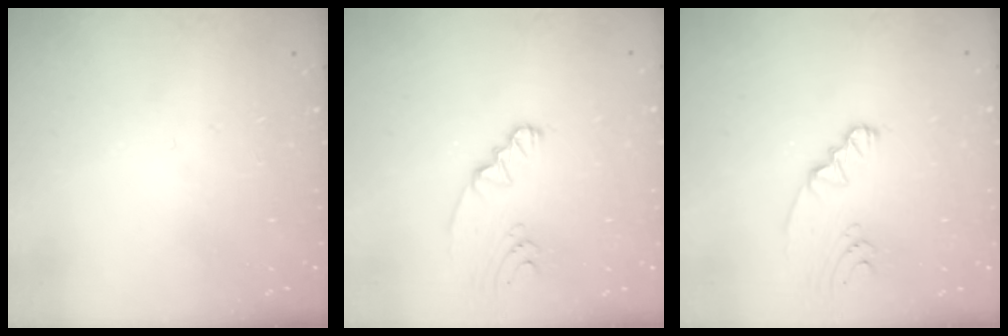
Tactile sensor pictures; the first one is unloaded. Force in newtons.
{"total": 2.9, "press": 2.7, "slide": 1.2}
{"total": 2.9, "press": 2.7, "slide": 1.2}